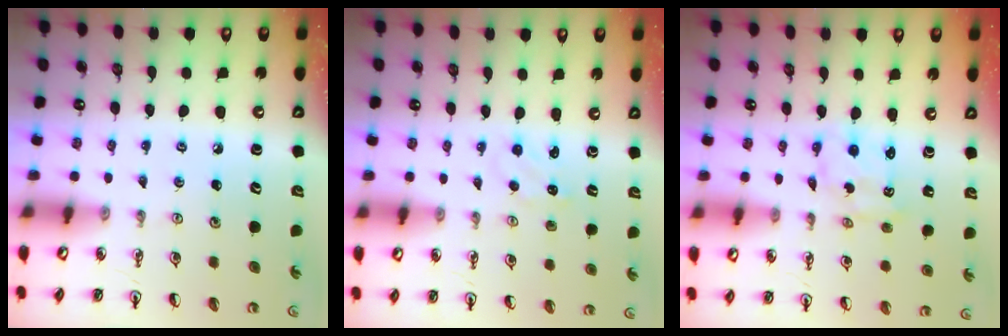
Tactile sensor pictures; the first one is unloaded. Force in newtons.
{"total": 0.9, "press": 0.8, "slide": 0.2}
{"total": 1.6, "press": 1.3, "slide": 0.8}